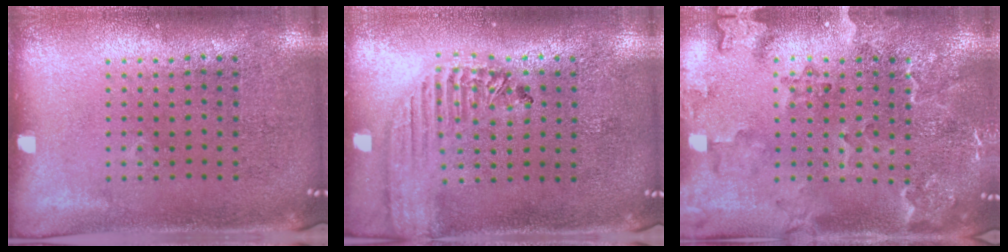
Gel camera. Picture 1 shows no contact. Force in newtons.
{"total": 1.8, "press": 1.6, "slide": 0.7}
{"total": 2.4, "press": 2.2, "slide": 1.0}